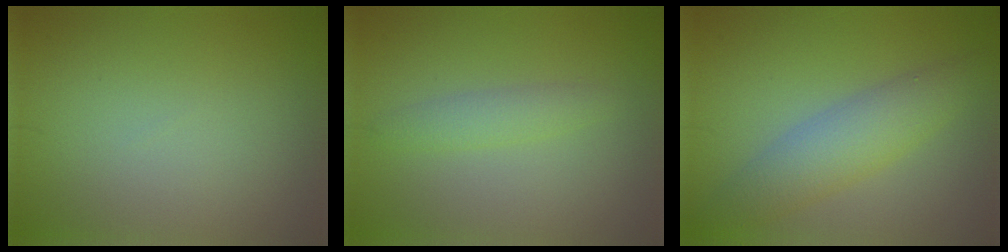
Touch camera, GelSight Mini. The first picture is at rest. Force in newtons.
{"total": 1.8, "press": 1.8, "slide": 0.1}
{"total": 4.5, "press": 4.5, "slide": 0.1}